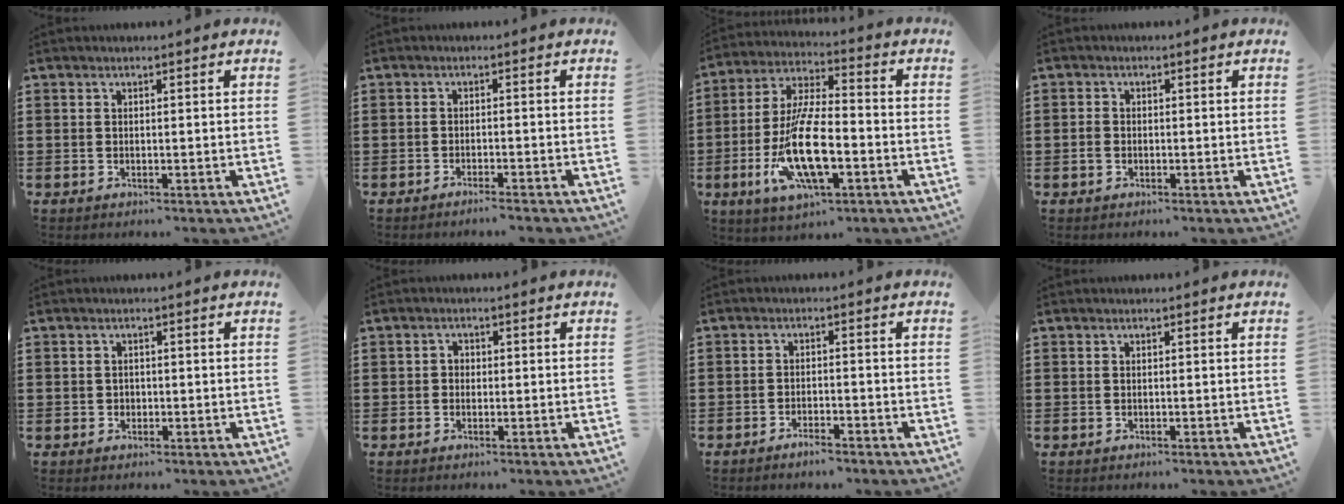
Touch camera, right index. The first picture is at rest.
{"total": 1.8, "force": [-1.7, -0.3, 0.5], "torque": [-0.010, 0.000, -0.032]}
{"total": 13.2, "force": [-4.0, 4.6, 11.8], "torque": [-0.251, -0.006, -0.075]}
{"total": 1.3, "force": [-0.5, 1.0, 0.7], "torque": [-0.023, 0.000, -0.012]}
{"total": 0.8, "force": [-0.2, 0.8, 0.2], "torque": [-0.007, 0.002, -0.004]}
{"total": 1.1, "force": [-0.4, 0.9, 0.4], "torque": [-0.010, 0.002, -0.009]}
{"total": 2.0, "force": [-1.9, 0.3, 0.8], "torque": [-0.018, 0.002, -0.035]}
{"total": 0.0}